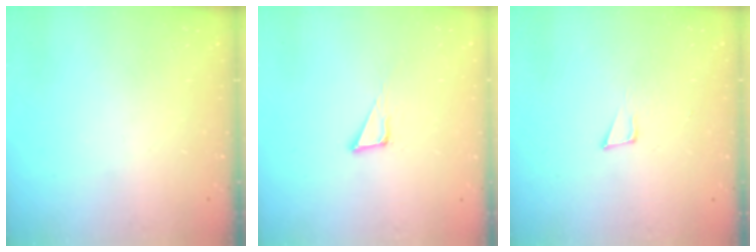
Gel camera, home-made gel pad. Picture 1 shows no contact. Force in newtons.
{"total": 3.9, "press": 3.9, "slide": 0.2}
{"total": 6.1, "press": 5.4, "slide": 2.8}